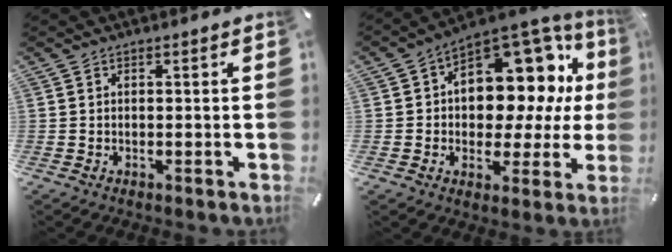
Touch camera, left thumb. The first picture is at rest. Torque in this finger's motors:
{"motor_torque": [0.94, 0.94, 0.46, -0.10, 0.15]}